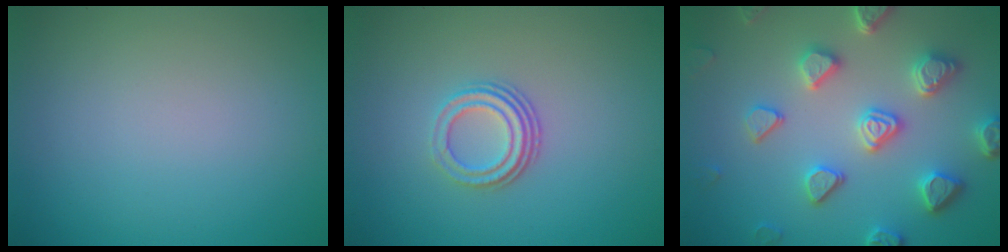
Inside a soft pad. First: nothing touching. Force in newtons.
{"total": 3.0, "press": 2.1, "slide": 2.1}
{"total": 5.4, "press": 4.9, "slide": 2.3}